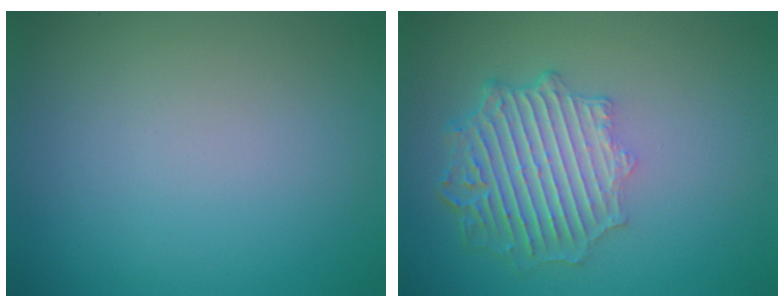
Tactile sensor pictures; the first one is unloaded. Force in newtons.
{"total": 6.2, "press": 4.8, "slide": 4.0}